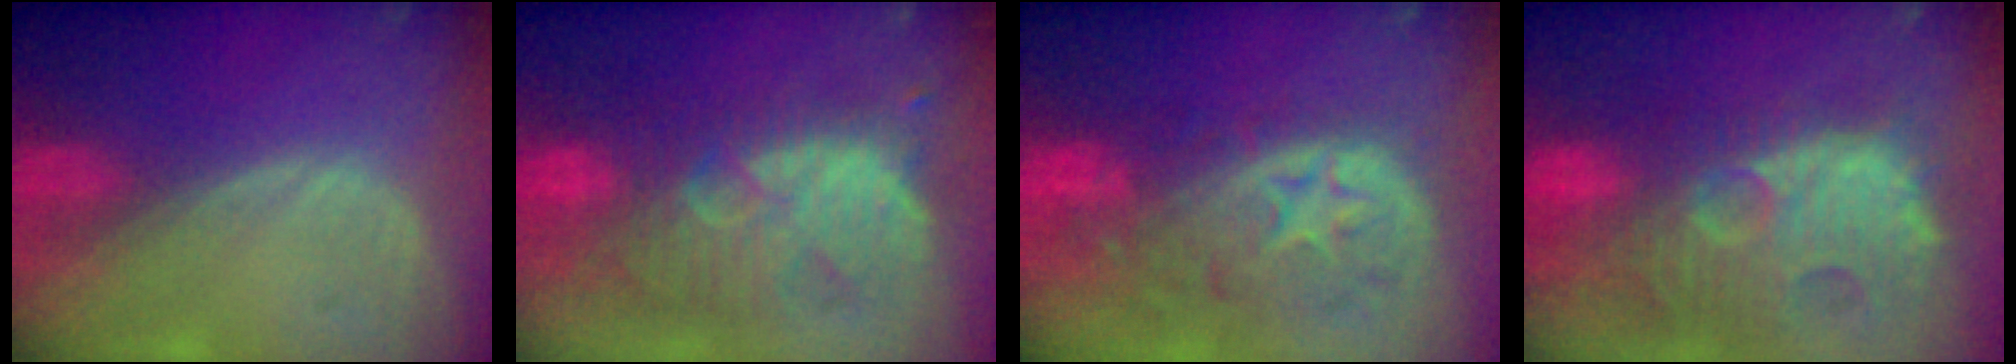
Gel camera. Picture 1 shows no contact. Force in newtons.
{"total": 11.0, "press": 10.5, "slide": 3.0}
{"total": 11.4, "press": 9.8, "slide": 5.7}
{"total": 14.3, "press": 12.5, "slide": 6.9}